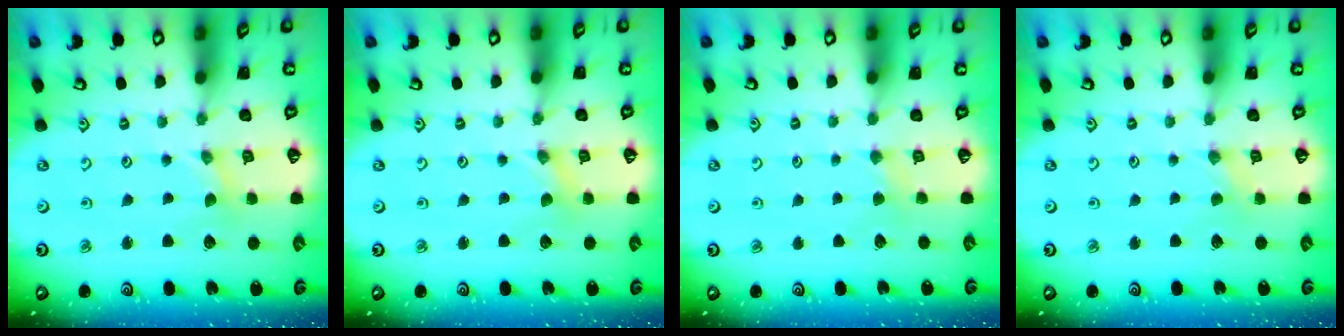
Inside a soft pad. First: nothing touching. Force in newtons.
{"total": 0.0}
{"total": 2.4, "press": 2.3, "slide": 0.3}
{"total": 0.0}